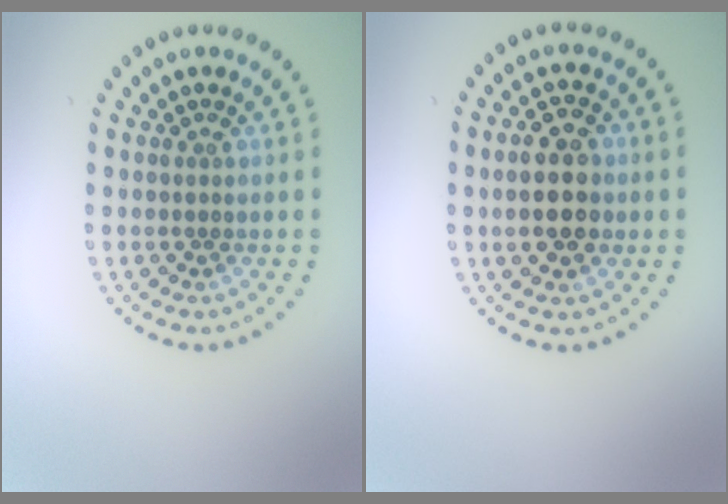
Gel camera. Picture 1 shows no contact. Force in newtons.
{"total": 4.5, "press": 4.5, "slide": 0.2}